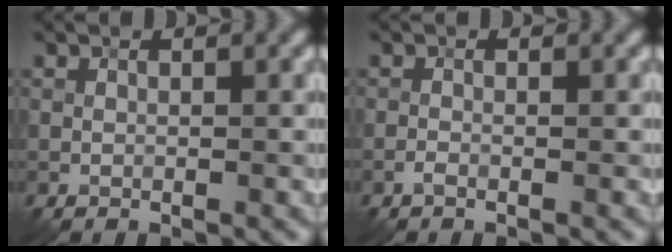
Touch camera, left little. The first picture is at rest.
{"total": 0.6, "force": [-0.4, 0.1, 0.4], "torque": [-0.010, 0.001, -0.010]}